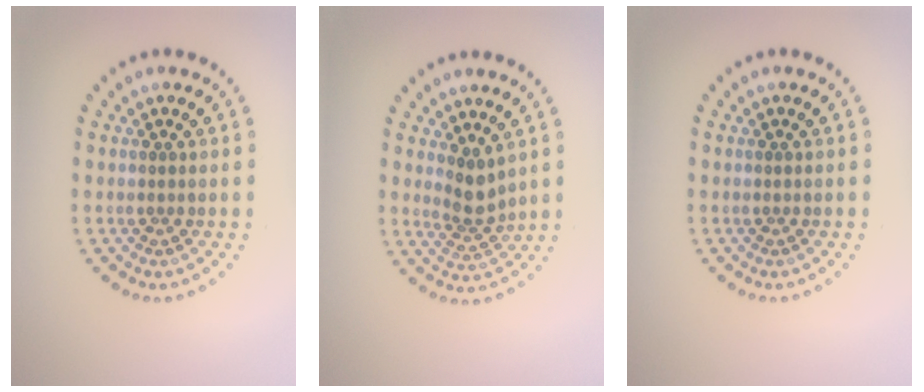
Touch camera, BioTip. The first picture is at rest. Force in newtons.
{"total": 2.5, "press": 2.0, "slide": 1.6}
{"total": 0.0}